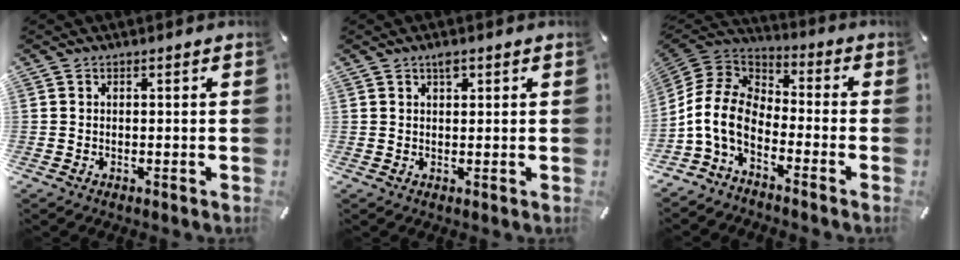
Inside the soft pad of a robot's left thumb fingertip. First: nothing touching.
{"total": 1.8, "force": [1.1, 1.0, 1.1], "torque": [-0.017, -0.001, 0.017]}
{"total": 11.8, "force": [-6.2, 7.2, 7.1], "torque": [-0.174, 0.017, -0.125]}